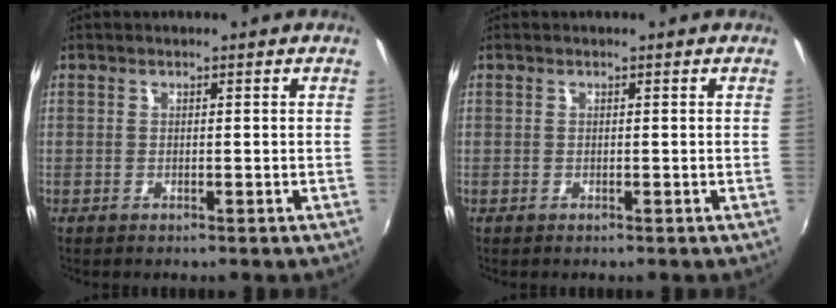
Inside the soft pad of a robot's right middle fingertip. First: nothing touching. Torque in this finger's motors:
{"motor_torque": [-0.02, -0.01, -0.01, 0.01]}